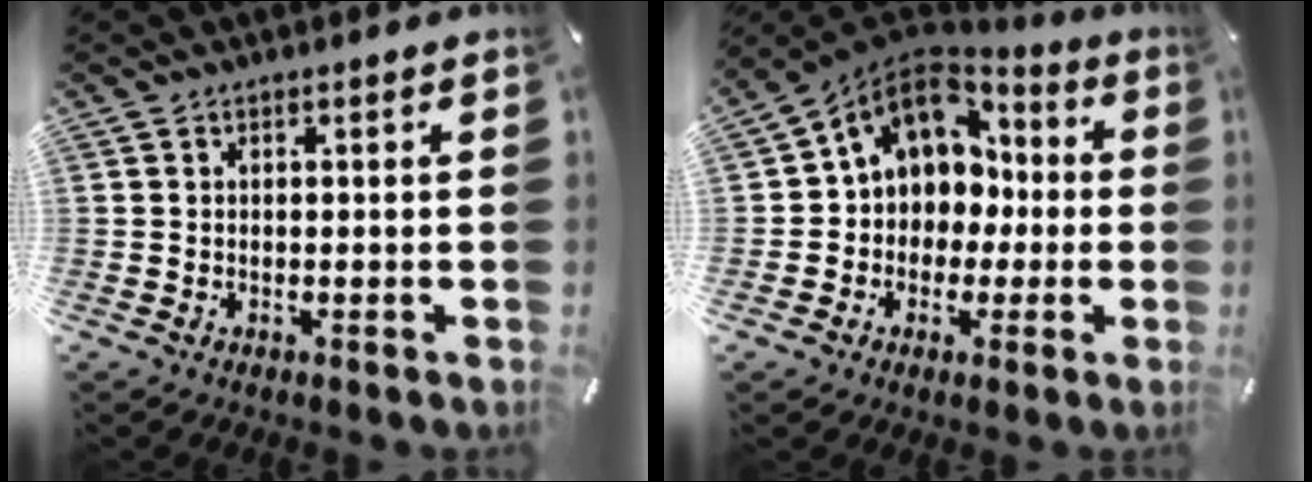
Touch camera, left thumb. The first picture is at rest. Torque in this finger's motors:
{"motor_torque": [1.89, 3.12, 0.55, -0.06, 0.20]}